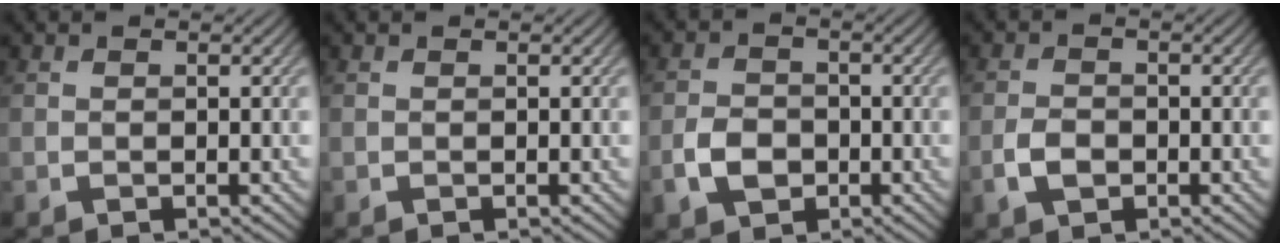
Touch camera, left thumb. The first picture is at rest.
{"total": 0.0}
{"total": 4.2, "force": [-1.6, 3.1, 2.3], "torque": [-0.052, -0.002, -0.034]}
{"total": 2.9, "force": [-1.2, 2.0, 1.8], "torque": [-0.038, -0.001, -0.027]}